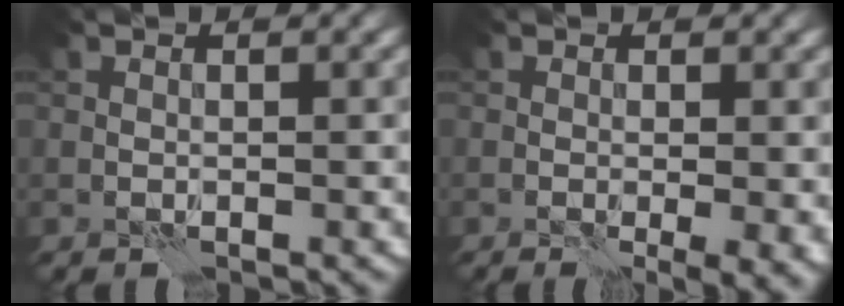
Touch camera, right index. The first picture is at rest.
{"total": 3.7, "force": [-0.3, 1.1, 3.5], "torque": [-0.033, -0.008, 0.001]}